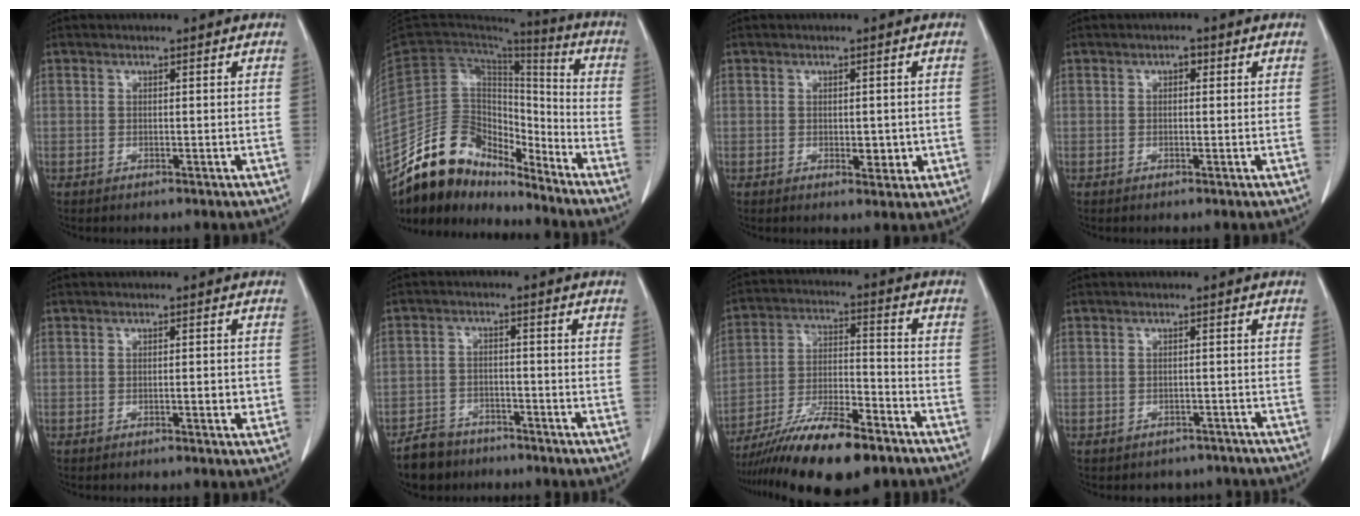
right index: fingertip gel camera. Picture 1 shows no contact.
{"total": 15.6, "force": [-13.2, 6.8, 4.8], "torque": [-0.074, 0.060, -0.239]}
{"total": 2.6, "force": [-0.4, 1.5, 2.1], "torque": [-0.027, -0.001, 0.002]}
{"total": 1.0, "force": [0.3, 0.6, 0.7], "torque": [-0.009, 0.006, 0.002]}
{"total": 1.8, "force": [-0.5, 0.5, 1.7], "torque": [-0.028, 0.000, -0.005]}
{"total": 5.9, "force": [-4.8, 3.4, 0.9], "torque": [-0.024, 0.000, -0.085]}
{"total": 16.4, "force": [-12.0, 3.4, 10.6], "torque": [-0.191, -0.016, -0.211]}
{"total": 5.0, "force": [-4.1, 2.8, -0.3], "torque": [0.008, 0.013, -0.046]}